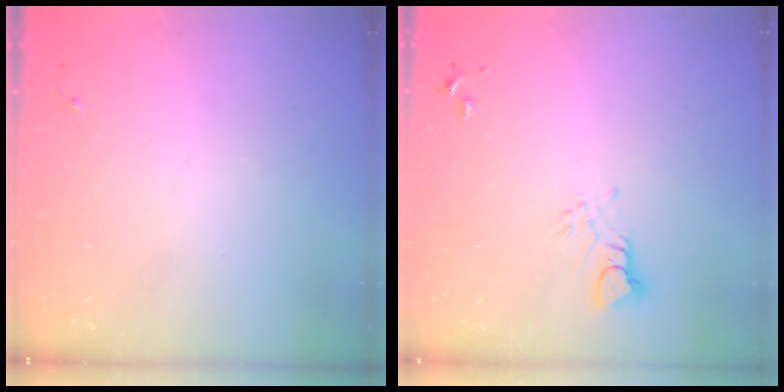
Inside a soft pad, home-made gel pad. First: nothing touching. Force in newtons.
{"total": 3.5, "press": 3.5, "slide": 0.2}